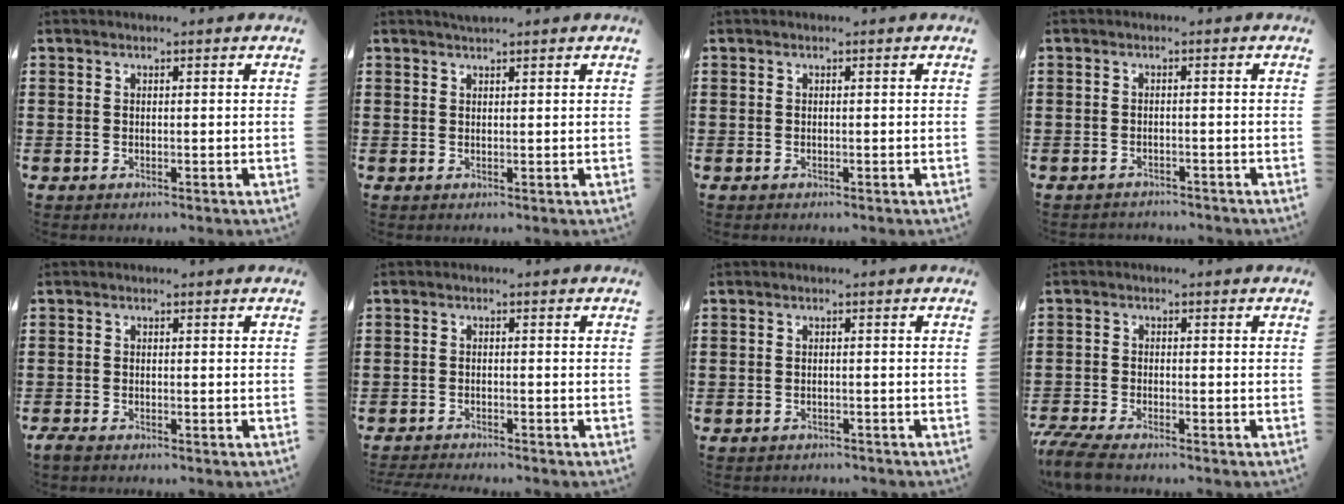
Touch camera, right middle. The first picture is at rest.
{"total": 1.0, "force": [0.9, 0.1, 0.2], "torque": [-0.005, 0.001, 0.017]}
{"total": 0.0}
{"total": 1.3, "force": [-1.3, 0.2, 0.0], "torque": [-0.004, 0.001, -0.028]}
{"total": 1.0, "force": [-0.8, 0.3, 0.5], "torque": [-0.019, -0.005, -0.017]}
{"total": 1.7, "force": [-1.7, 0.0, 0.1], "torque": [-0.005, 0.000, -0.036]}
{"total": 0.9, "force": [-0.8, 0.1, -0.1], "torque": [-0.001, 0.001, -0.019]}
{"total": 3.8, "force": [-3.4, 0.2, 1.6], "torque": [-0.053, -0.014, -0.074]}